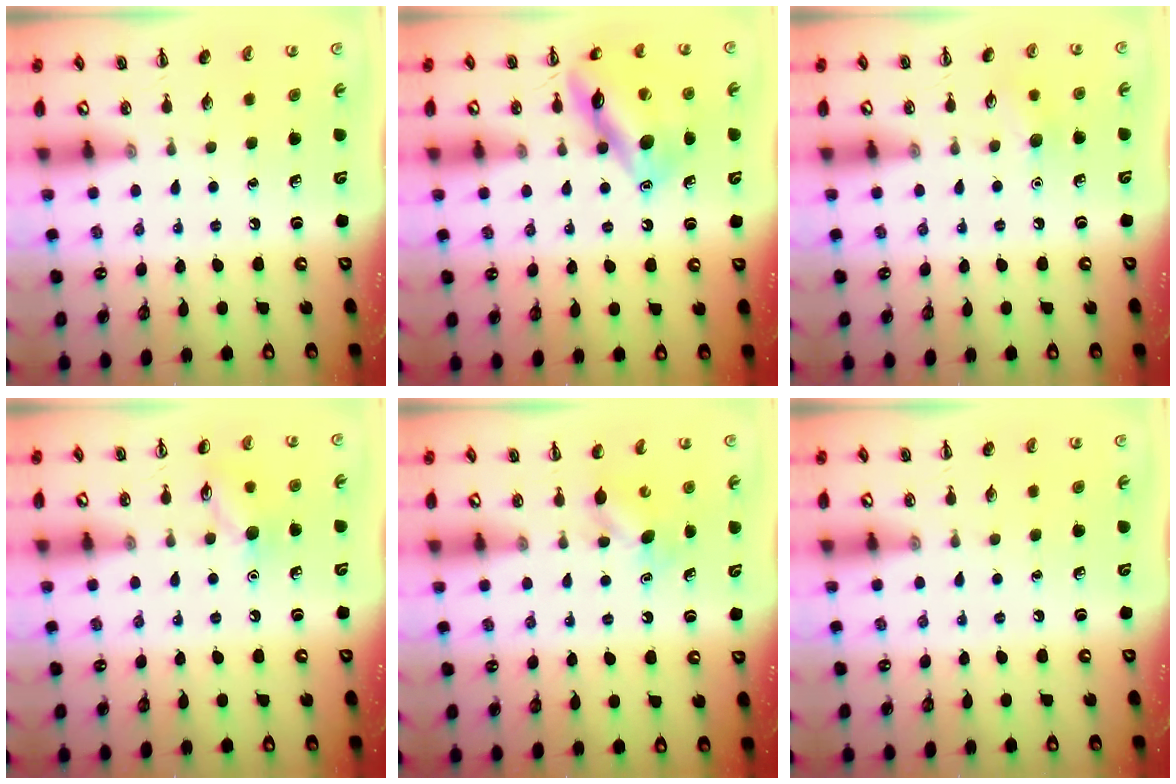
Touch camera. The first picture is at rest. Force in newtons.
{"total": 14.0, "press": 13.9, "slide": 1.4}
{"total": 5.8, "press": 5.7, "slide": 1.3}
{"total": 8.6, "press": 8.5, "slide": 0.8}
{"total": 4.1, "press": 3.9, "slide": 1.3}
{"total": 0.0}